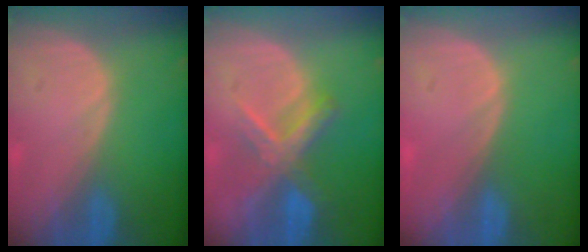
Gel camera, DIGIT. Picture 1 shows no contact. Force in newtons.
{"total": 6.6, "press": 6.2, "slide": 2.3}
{"total": 0.6, "press": 0.1, "slide": 0.6}